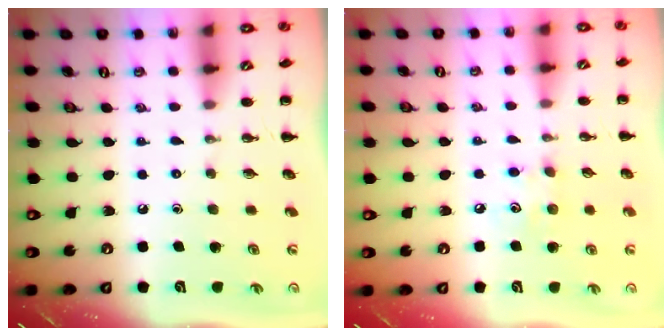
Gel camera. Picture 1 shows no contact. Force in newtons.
{"total": 6.8, "press": 6.6, "slide": 1.7}